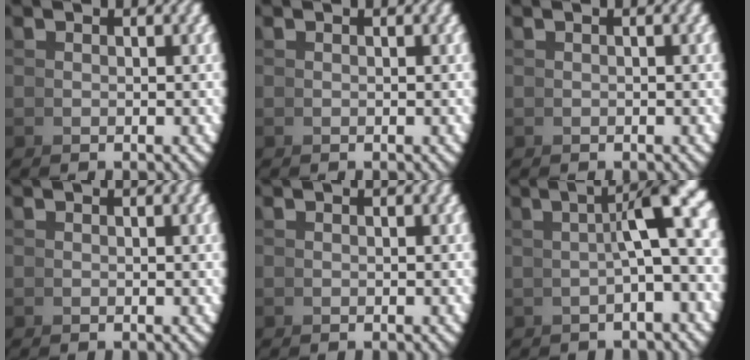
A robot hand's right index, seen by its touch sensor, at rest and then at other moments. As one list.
[{"total": 0.0}, {"total": 0.7, "force": [0.1, 0.3, 0.7], "torque": [-0.006, 0.011, -0.003]}, {"total": 1.0, "force": [0.2, 0.4, 0.9], "torque": [-0.008, 0.003, 0.003]}, {"total": 0.0}, {"total": 5.4, "force": [1.4, 0.4, 5.2], "torque": [-0.059, 0.030, 0.016]}]